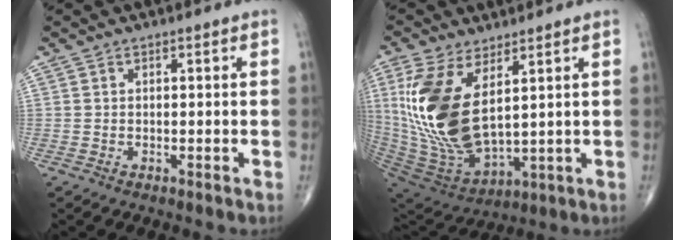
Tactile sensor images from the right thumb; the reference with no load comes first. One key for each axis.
{"total": 18.9, "fx": 5.0, "fy": 9.2, "fz": 15.7, "tx": -0.325, "ty": -0.034, "tz": 0.112}